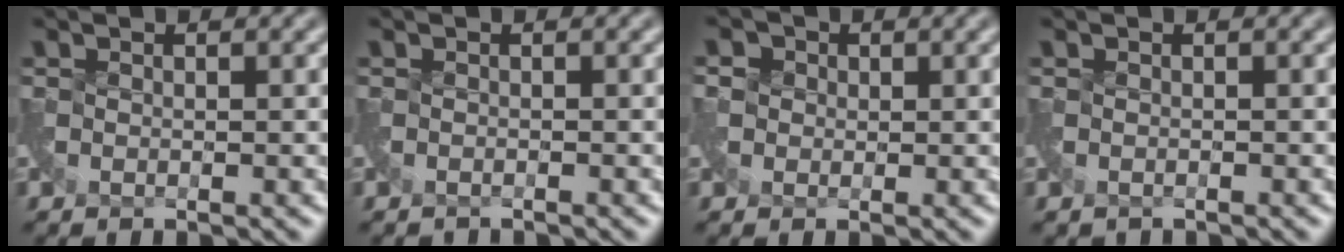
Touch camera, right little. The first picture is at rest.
{"total": 1.0, "force": [-1.0, 0.1, -0.2], "torque": [0.003, -0.013, -0.025]}
{"total": 1.1, "force": [-0.2, 1.1, -0.2], "torque": [0.010, 0.002, -0.002]}
{"total": 0.8, "force": [-0.7, 0.4, 0.1], "torque": [-0.004, -0.009, -0.017]}